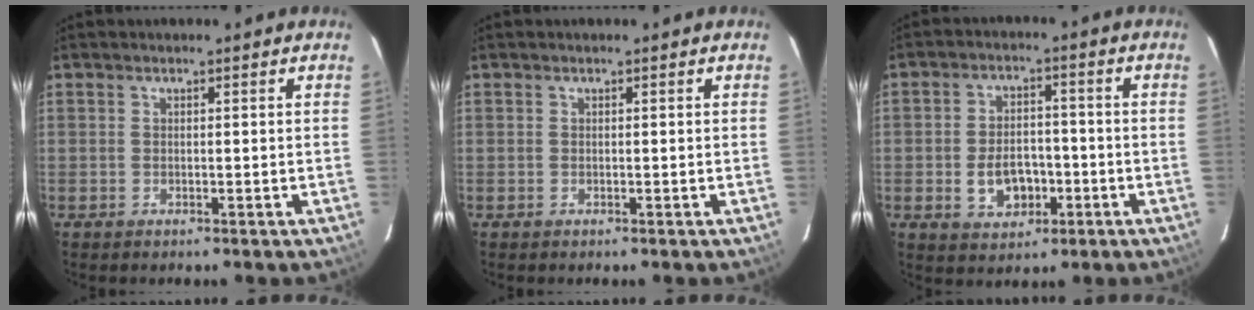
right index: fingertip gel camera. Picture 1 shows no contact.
{"total": 0.0}
{"total": 7.6, "force": [-2.3, 5.3, 5.0], "torque": [-0.101, 0.008, -0.026]}